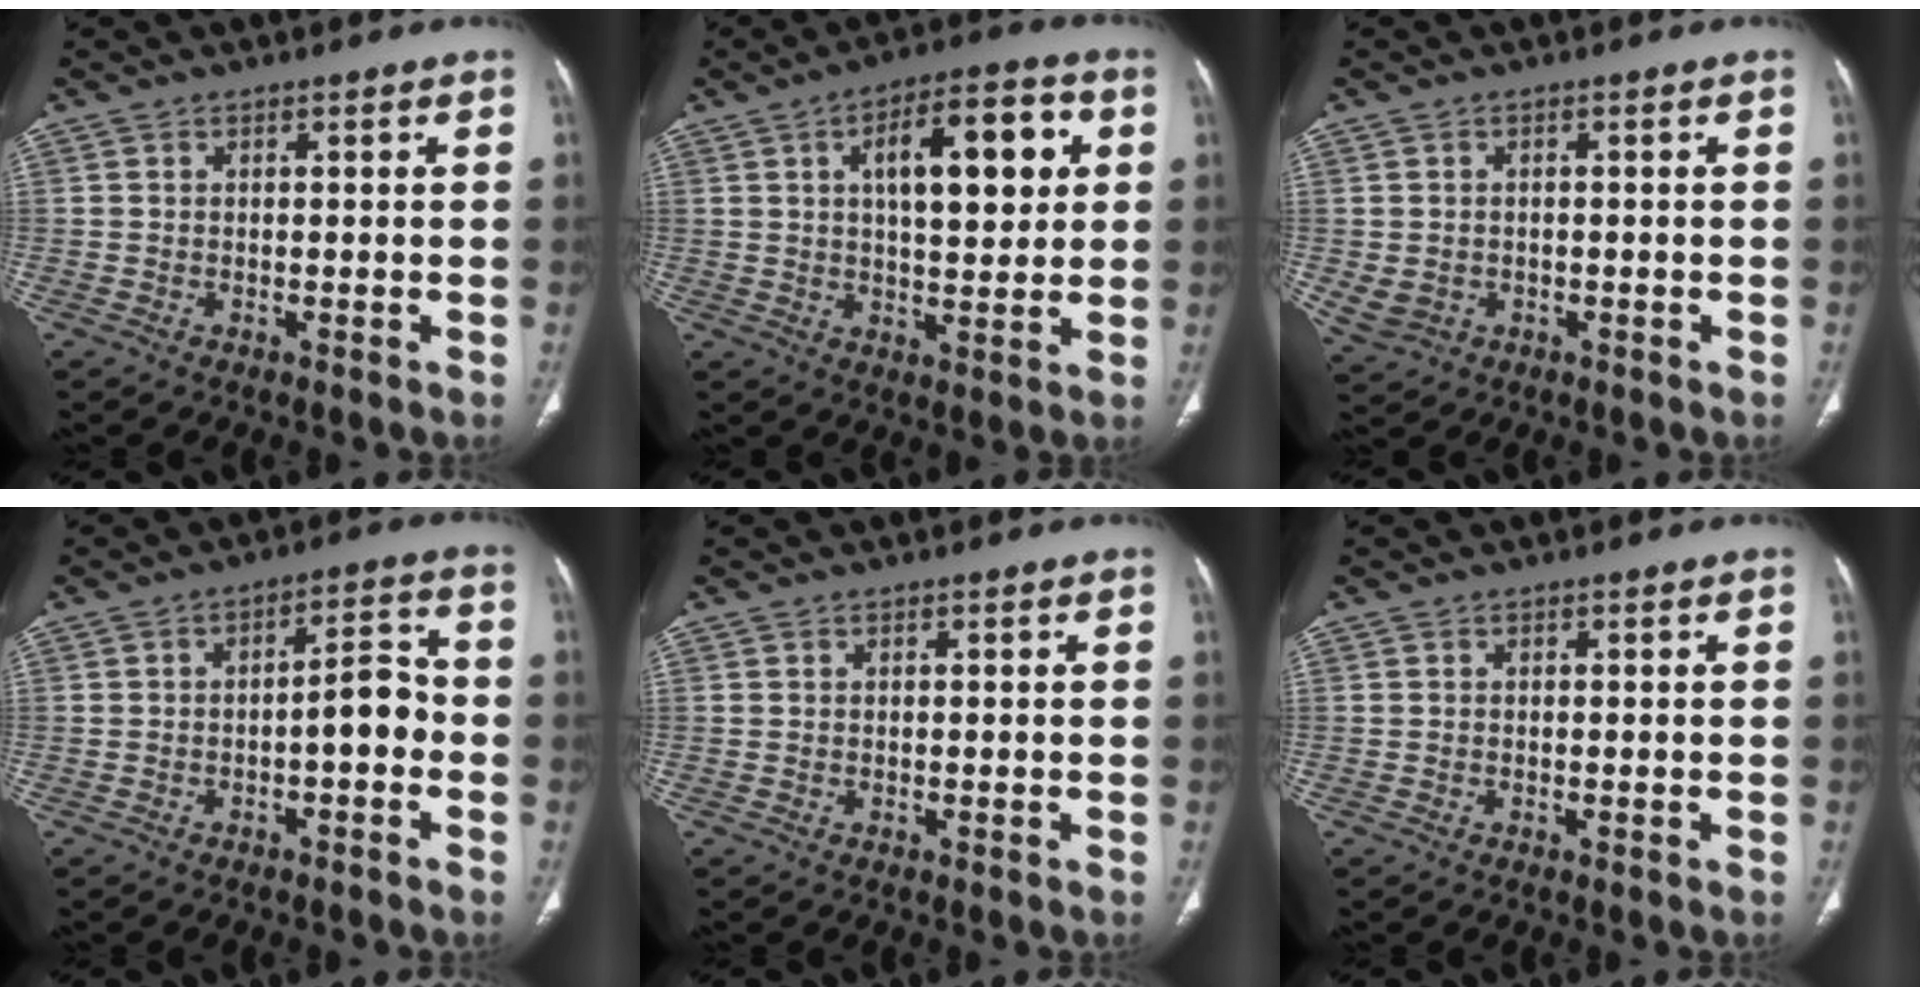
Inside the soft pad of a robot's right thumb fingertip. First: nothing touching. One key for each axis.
{"total": 14.7, "fx": 4.0, "fy": 6.1, "fz": 12.8, "tx": -0.160, "ty": 0.004, "tz": 0.059}
{"total": 3.8, "fx": -0.6, "fy": 3.3, "fz": 1.8, "tx": -0.038, "ty": 0.003, "tz": 0.004}
{"total": 6.4, "fx": -1.8, "fy": 2.6, "fz": 5.5, "tx": -0.065, "ty": 0.034, "tz": -0.029}
{"total": 0.0}
{"total": 0.0}